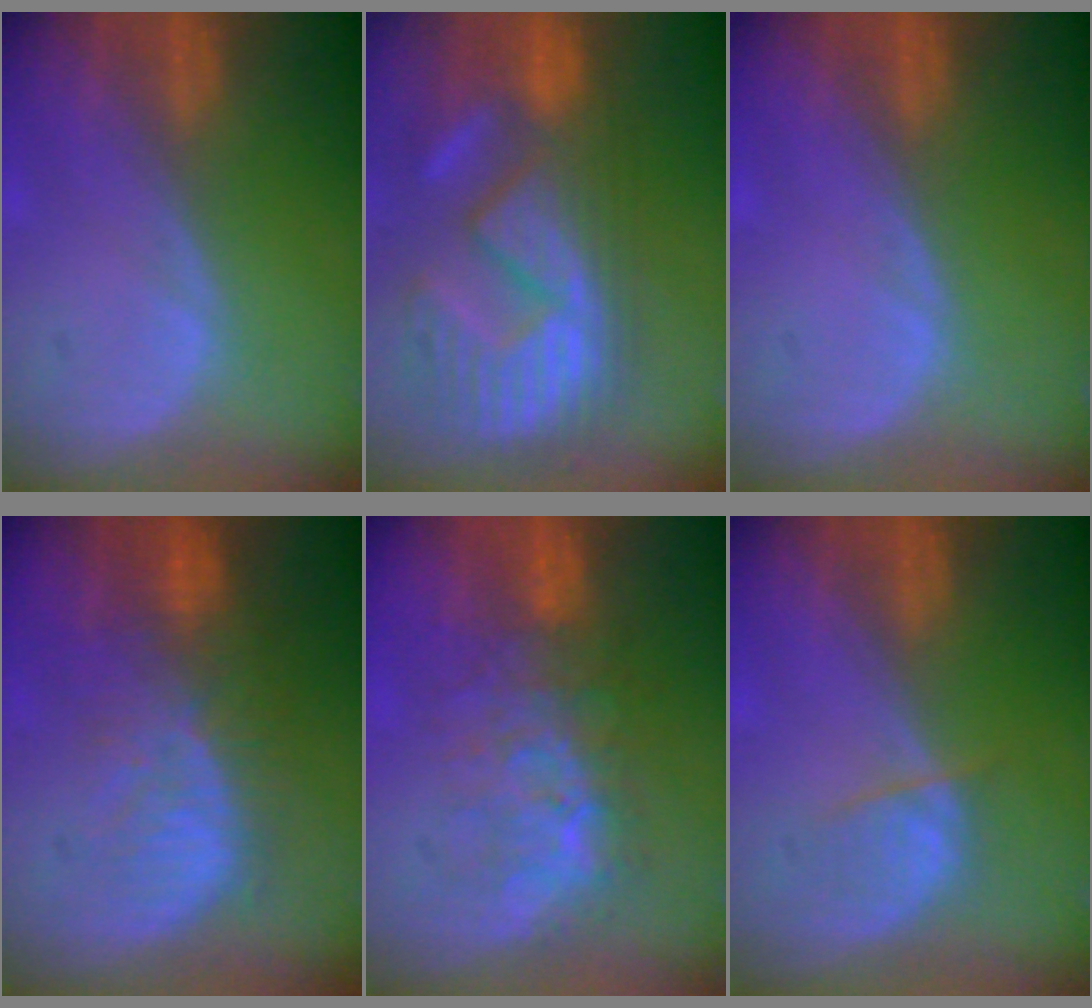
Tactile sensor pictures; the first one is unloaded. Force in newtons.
{"total": 12.3, "press": 11.6, "slide": 4.0}
{"total": 0.0}
{"total": 10.2, "press": 8.6, "slide": 5.4}
{"total": 7.7, "press": 7.6, "slide": 1.4}
{"total": 2.1, "press": 2.1, "slide": 0.3}